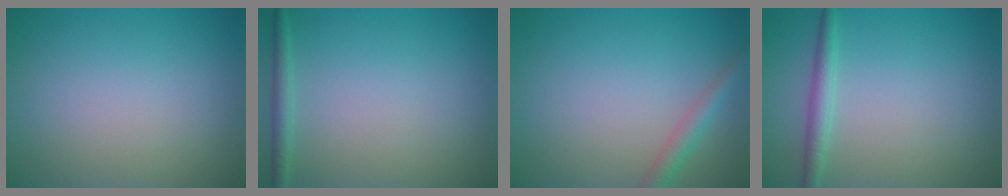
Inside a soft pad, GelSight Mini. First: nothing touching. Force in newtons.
{"total": 1.4, "press": 1.4, "slide": 0.1}
{"total": 2.0, "press": 2.0, "slide": 0.0}
{"total": 1.9, "press": 1.9, "slide": 0.0}